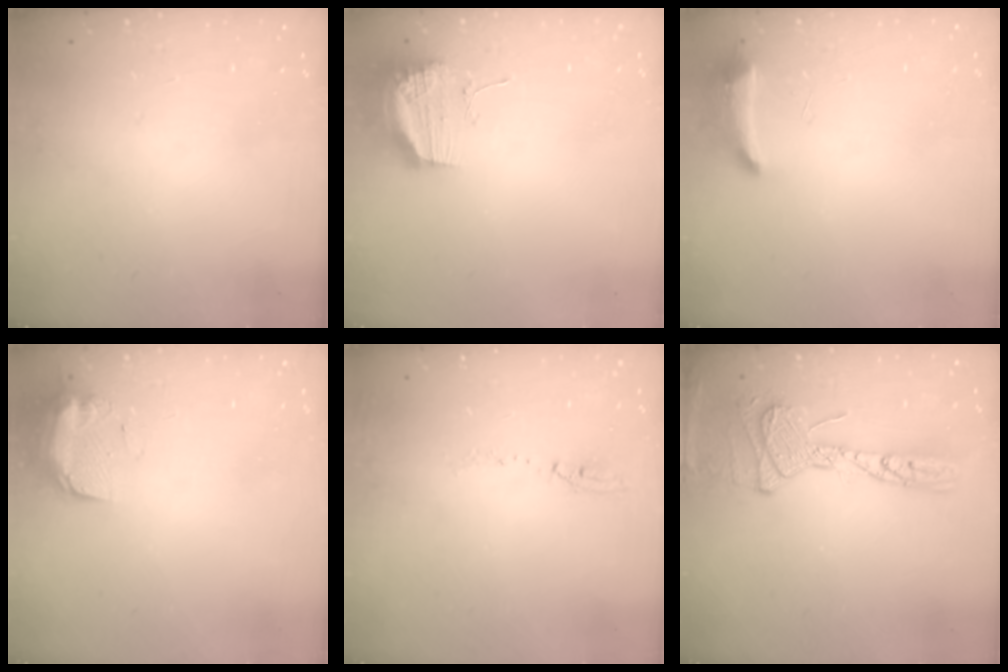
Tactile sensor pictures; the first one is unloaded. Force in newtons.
{"total": 17.0, "press": 13.3, "slide": 10.6}
{"total": 8.3, "press": 8.1, "slide": 1.8}
{"total": 9.7, "press": 9.7, "slide": 0.7}
{"total": 5.7, "press": 5.7, "slide": 0.7}
{"total": 16.8, "press": 16.1, "slide": 4.6}